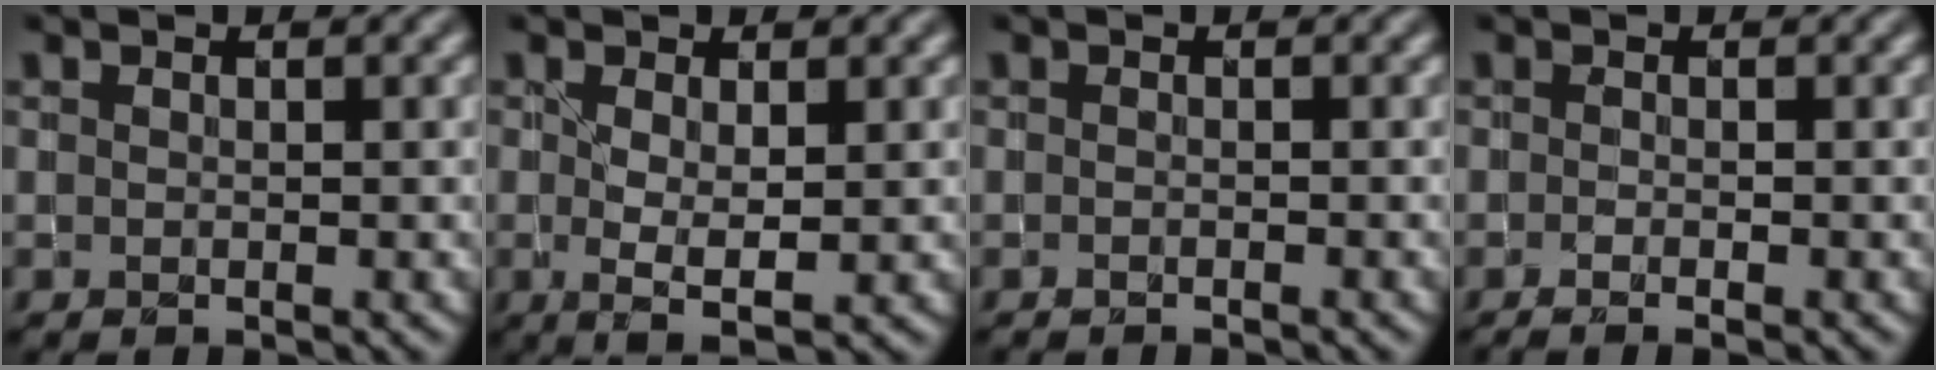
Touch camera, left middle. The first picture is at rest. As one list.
[{"total": 2.4, "force": [0.2, 0.6, 2.4], "torque": [-0.048, -0.011, 0.006]}, {"total": 0.8, "force": [-0.8, 0.1, 0.2], "torque": [-0.004, -0.003, -0.014]}, {"total": 1.2, "force": [-0.7, 0.3, 1.0], "torque": [-0.017, -0.006, -0.012]}]